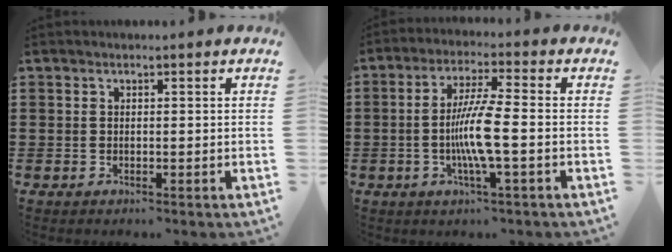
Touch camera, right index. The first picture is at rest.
{"total": 7.8, "force": [-1.6, 0.6, 7.7], "torque": [-0.152, -0.011, -0.037]}